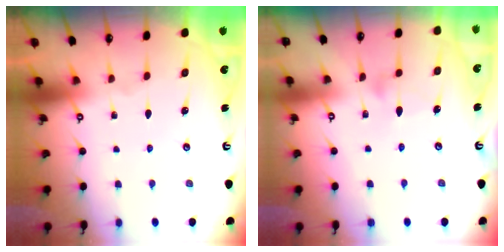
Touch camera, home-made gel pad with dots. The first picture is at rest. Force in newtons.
{"total": 5.6, "press": 5.6, "slide": 0.2}